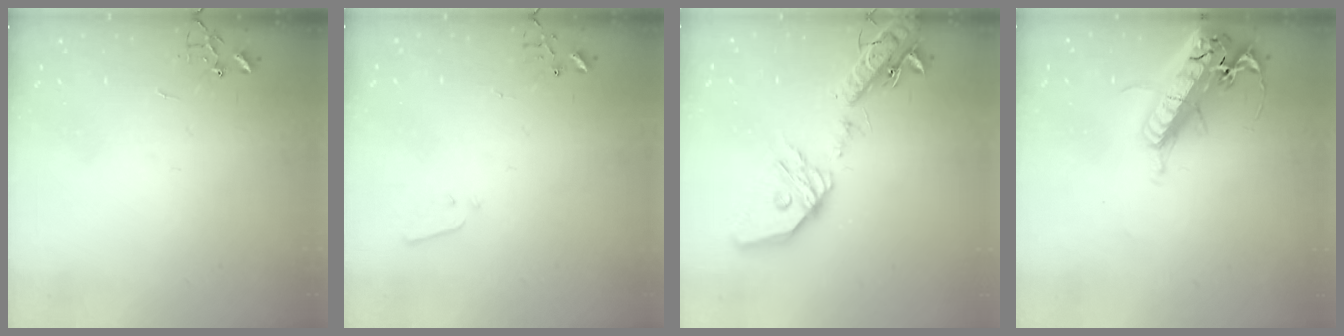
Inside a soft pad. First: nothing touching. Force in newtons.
{"total": 1.9, "press": 1.9, "slide": 0.4}
{"total": 23.6, "press": 23.3, "slide": 3.8}
{"total": 26.2, "press": 25.6, "slide": 5.5}